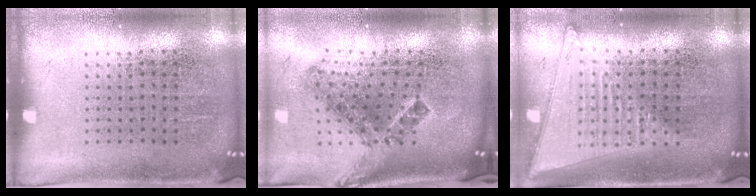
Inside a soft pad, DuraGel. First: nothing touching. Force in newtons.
{"total": 2.1, "press": 1.3, "slide": 1.6}
{"total": 1.7, "press": 1.6, "slide": 0.6}